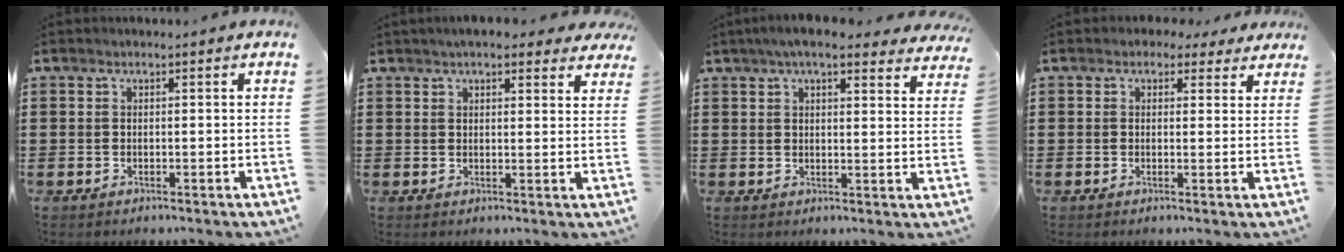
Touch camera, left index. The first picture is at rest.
{"total": 3.9, "force": [3.3, 0.9, 1.8], "torque": [-0.036, -0.003, 0.058]}
{"total": 5.8, "force": [5.0, 0.8, 2.9], "torque": [-0.062, -0.010, 0.088]}
{"total": 2.0, "force": [1.4, 1.3, 0.7], "torque": [-0.012, 0.007, 0.022]}